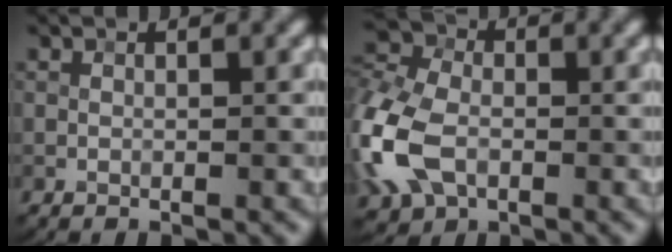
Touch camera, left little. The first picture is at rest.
{"total": 10.0, "force": [-2.1, 6.7, 7.1], "torque": [-0.185, -0.003, -0.059]}